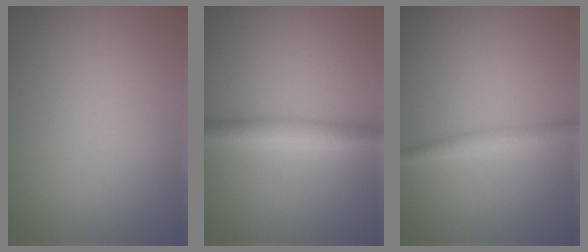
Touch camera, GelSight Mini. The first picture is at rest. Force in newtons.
{"total": 4.0, "press": 4.0, "slide": 0.2}
{"total": 2.4, "press": 2.4, "slide": 0.0}